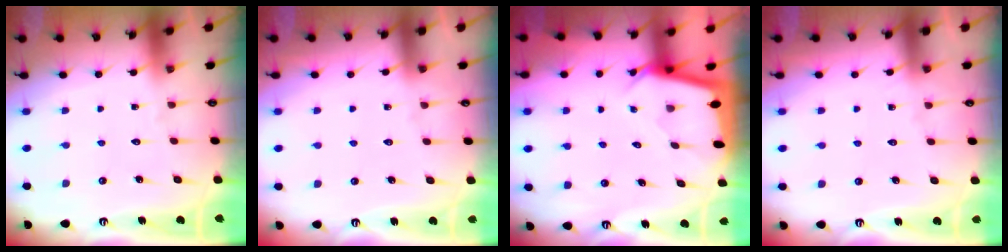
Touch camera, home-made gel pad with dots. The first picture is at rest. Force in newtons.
{"total": 3.2, "press": 3.2, "slide": 0.4}
{"total": 2.4, "press": 2.4, "slide": 0.1}
{"total": 3.1, "press": 3.1, "slide": 0.5}